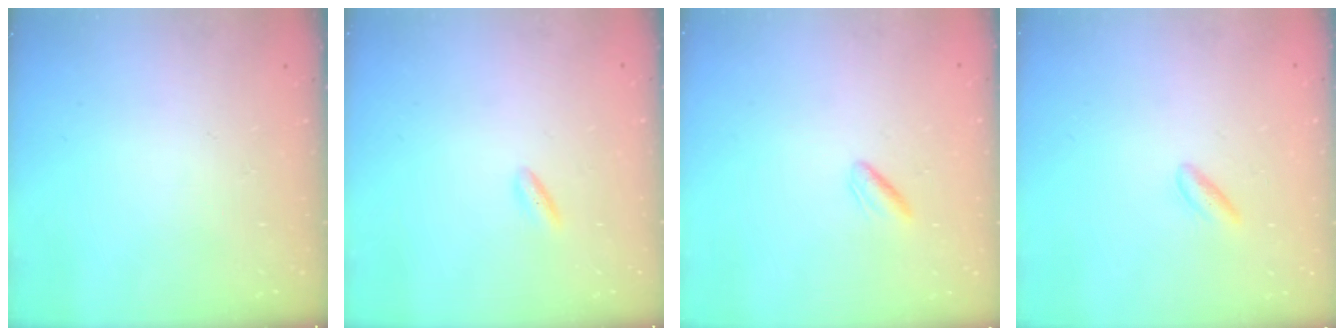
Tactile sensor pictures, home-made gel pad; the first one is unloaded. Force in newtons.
{"total": 2.0, "press": 1.9, "slide": 0.6}
{"total": 2.3, "press": 1.9, "slide": 1.2}
{"total": 2.0, "press": 1.7, "slide": 1.2}